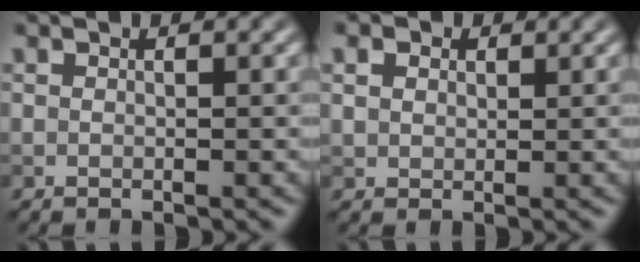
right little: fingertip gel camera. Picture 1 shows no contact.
{"total": 2.1, "force": [1.1, 1.6, 0.9], "torque": [-0.024, 0.004, 0.013]}